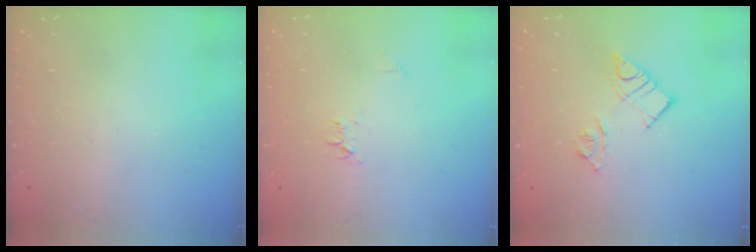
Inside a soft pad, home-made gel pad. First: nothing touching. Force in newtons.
{"total": 6.0, "press": 5.9, "slide": 0.6}
{"total": 8.4, "press": 8.4, "slide": 0.6}